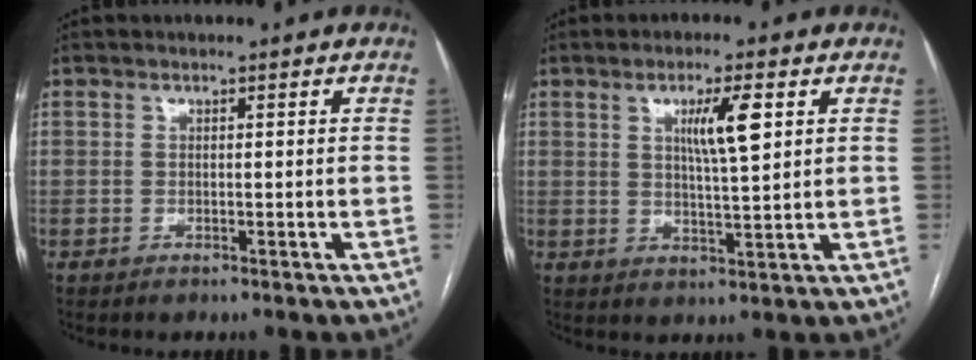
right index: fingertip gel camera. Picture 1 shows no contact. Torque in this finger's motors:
{"motor_torque": [0.56, 0.20, 0.20, 0.08]}